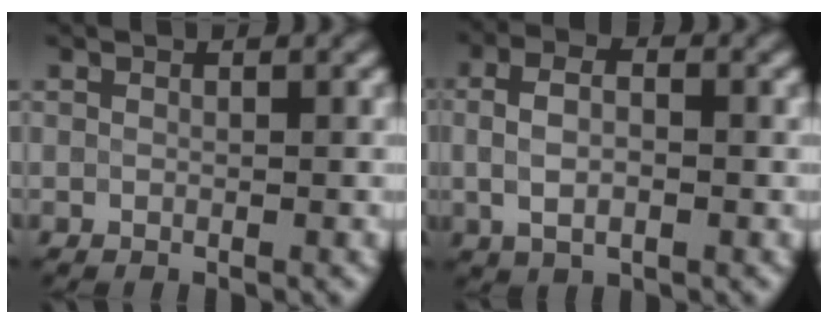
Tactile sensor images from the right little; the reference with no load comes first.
{"total": 3.7, "force": [0.1, 2.1, 3.1], "torque": [-0.060, 0.004, 0.000]}